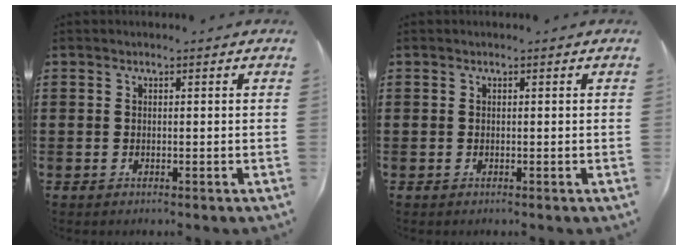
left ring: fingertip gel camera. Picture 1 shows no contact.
{"total": 0.0}